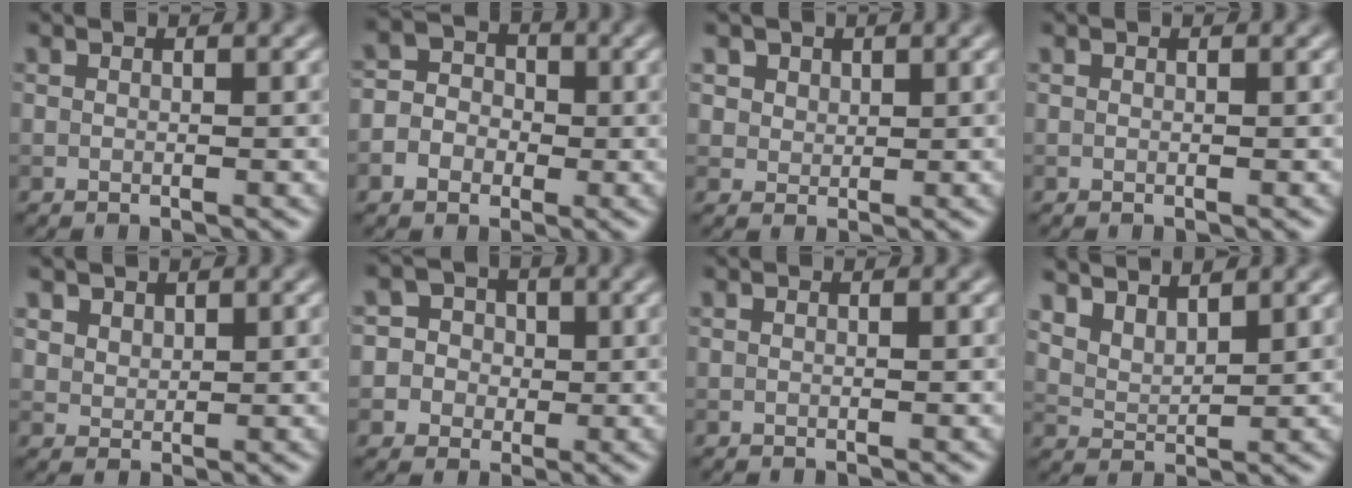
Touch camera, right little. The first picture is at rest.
{"total": 4.4, "force": [-1.1, 3.9, 1.7], "torque": [-0.004, 0.010, -0.032]}
{"total": 3.8, "force": [2.2, 2.8, 1.5], "torque": [-0.045, 0.000, 0.040]}
{"total": 0.0}
{"total": 2.5, "force": [1.7, 1.6, 0.8], "torque": [-0.029, -0.008, 0.046]}
{"total": 6.6, "force": [0.7, 6.4, 1.5], "torque": [-0.033, 0.039, 0.001]}
{"total": 0.0}
{"total": 4.8, "force": [4.0, 1.8, 2.0], "torque": [-0.048, 0.007, 0.073]}